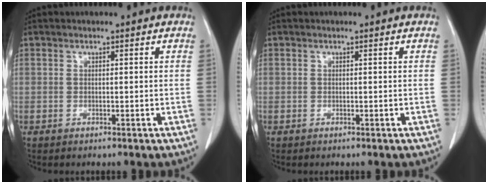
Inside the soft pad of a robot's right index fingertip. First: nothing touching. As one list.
[{"total": 0.0}]